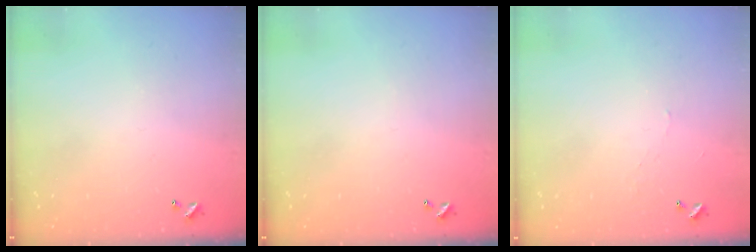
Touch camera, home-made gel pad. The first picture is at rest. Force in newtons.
{"total": 0.0}
{"total": 2.1, "press": 2.1, "slide": 0.6}